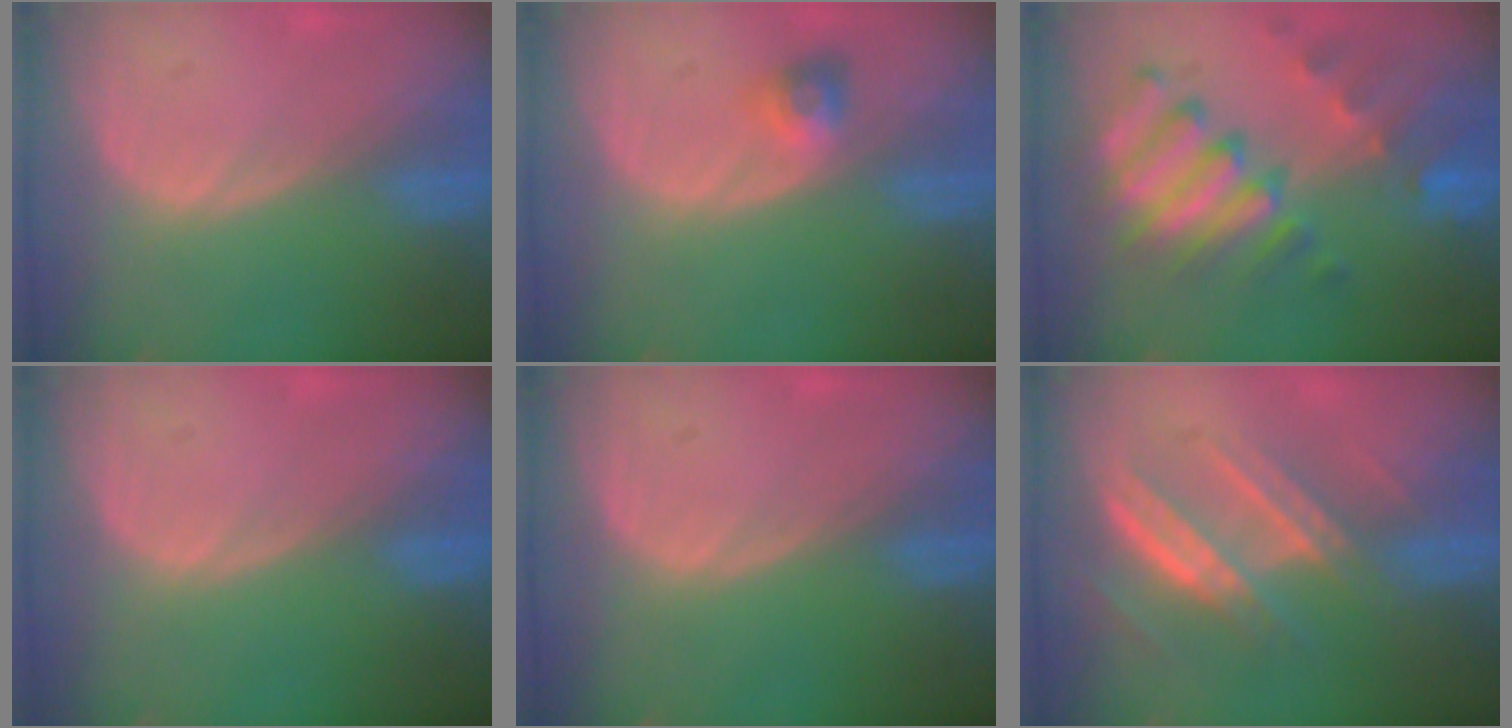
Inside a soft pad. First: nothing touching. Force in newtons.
{"total": 2.9, "press": 2.7, "slide": 1.2}
{"total": 10.8, "press": 9.3, "slide": 5.6}
{"total": 0.0}
{"total": 0.0}
{"total": 7.9, "press": 7.0, "slide": 3.6}